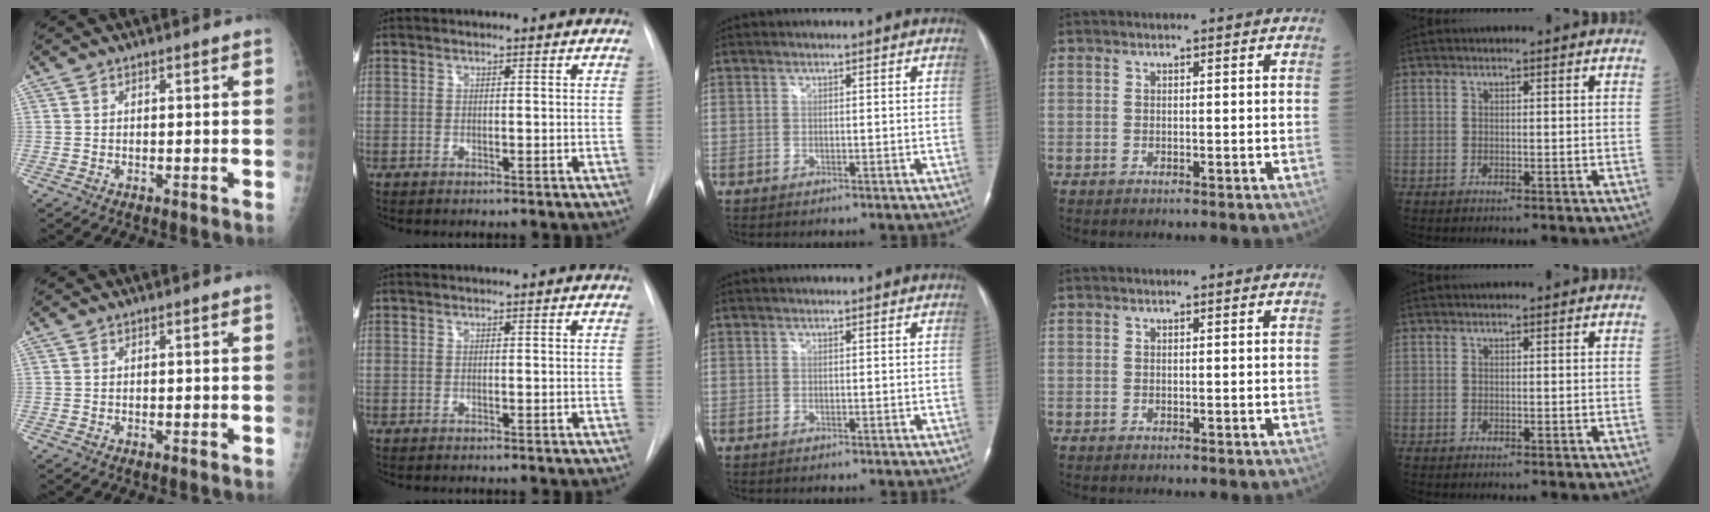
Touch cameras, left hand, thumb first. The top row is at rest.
{}